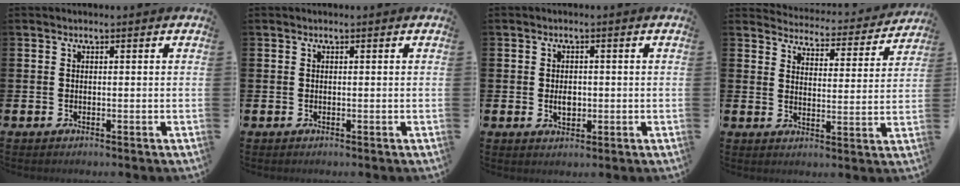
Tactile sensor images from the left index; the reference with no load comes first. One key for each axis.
{"total": 0.0}
{"total": 2.6, "fx": 0.0, "fy": 1.7, "fz": 1.9, "tx": -0.013, "ty": -0.003, "tz": -0.007}
{"total": 4.4, "fx": 4.4, "fy": 0.7, "fz": 0.3, "tx": -0.024, "ty": -0.038, "tz": 0.071}